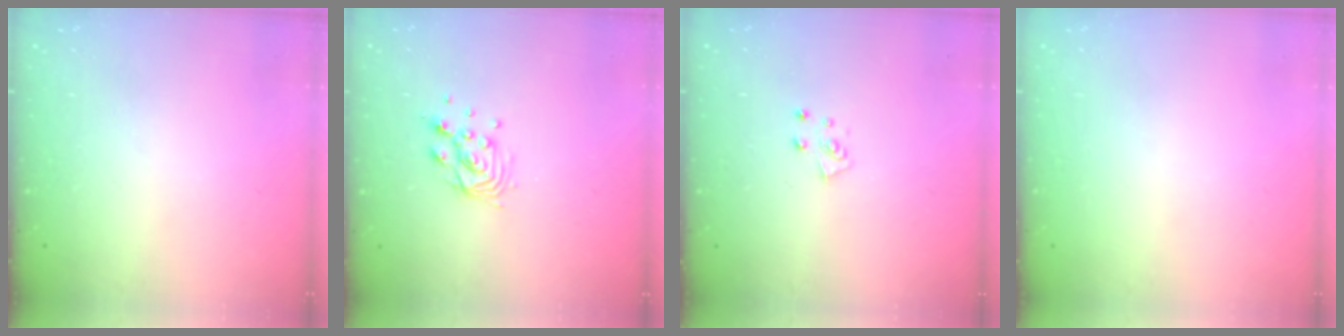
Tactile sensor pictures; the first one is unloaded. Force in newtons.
{"total": 8.9, "press": 8.9, "slide": 1.0}
{"total": 6.4, "press": 6.4, "slide": 0.6}
{"total": 0.0}